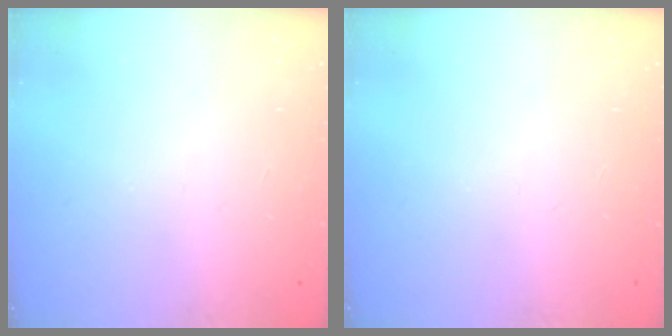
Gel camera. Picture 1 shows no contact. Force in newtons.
{"total": 0.0}